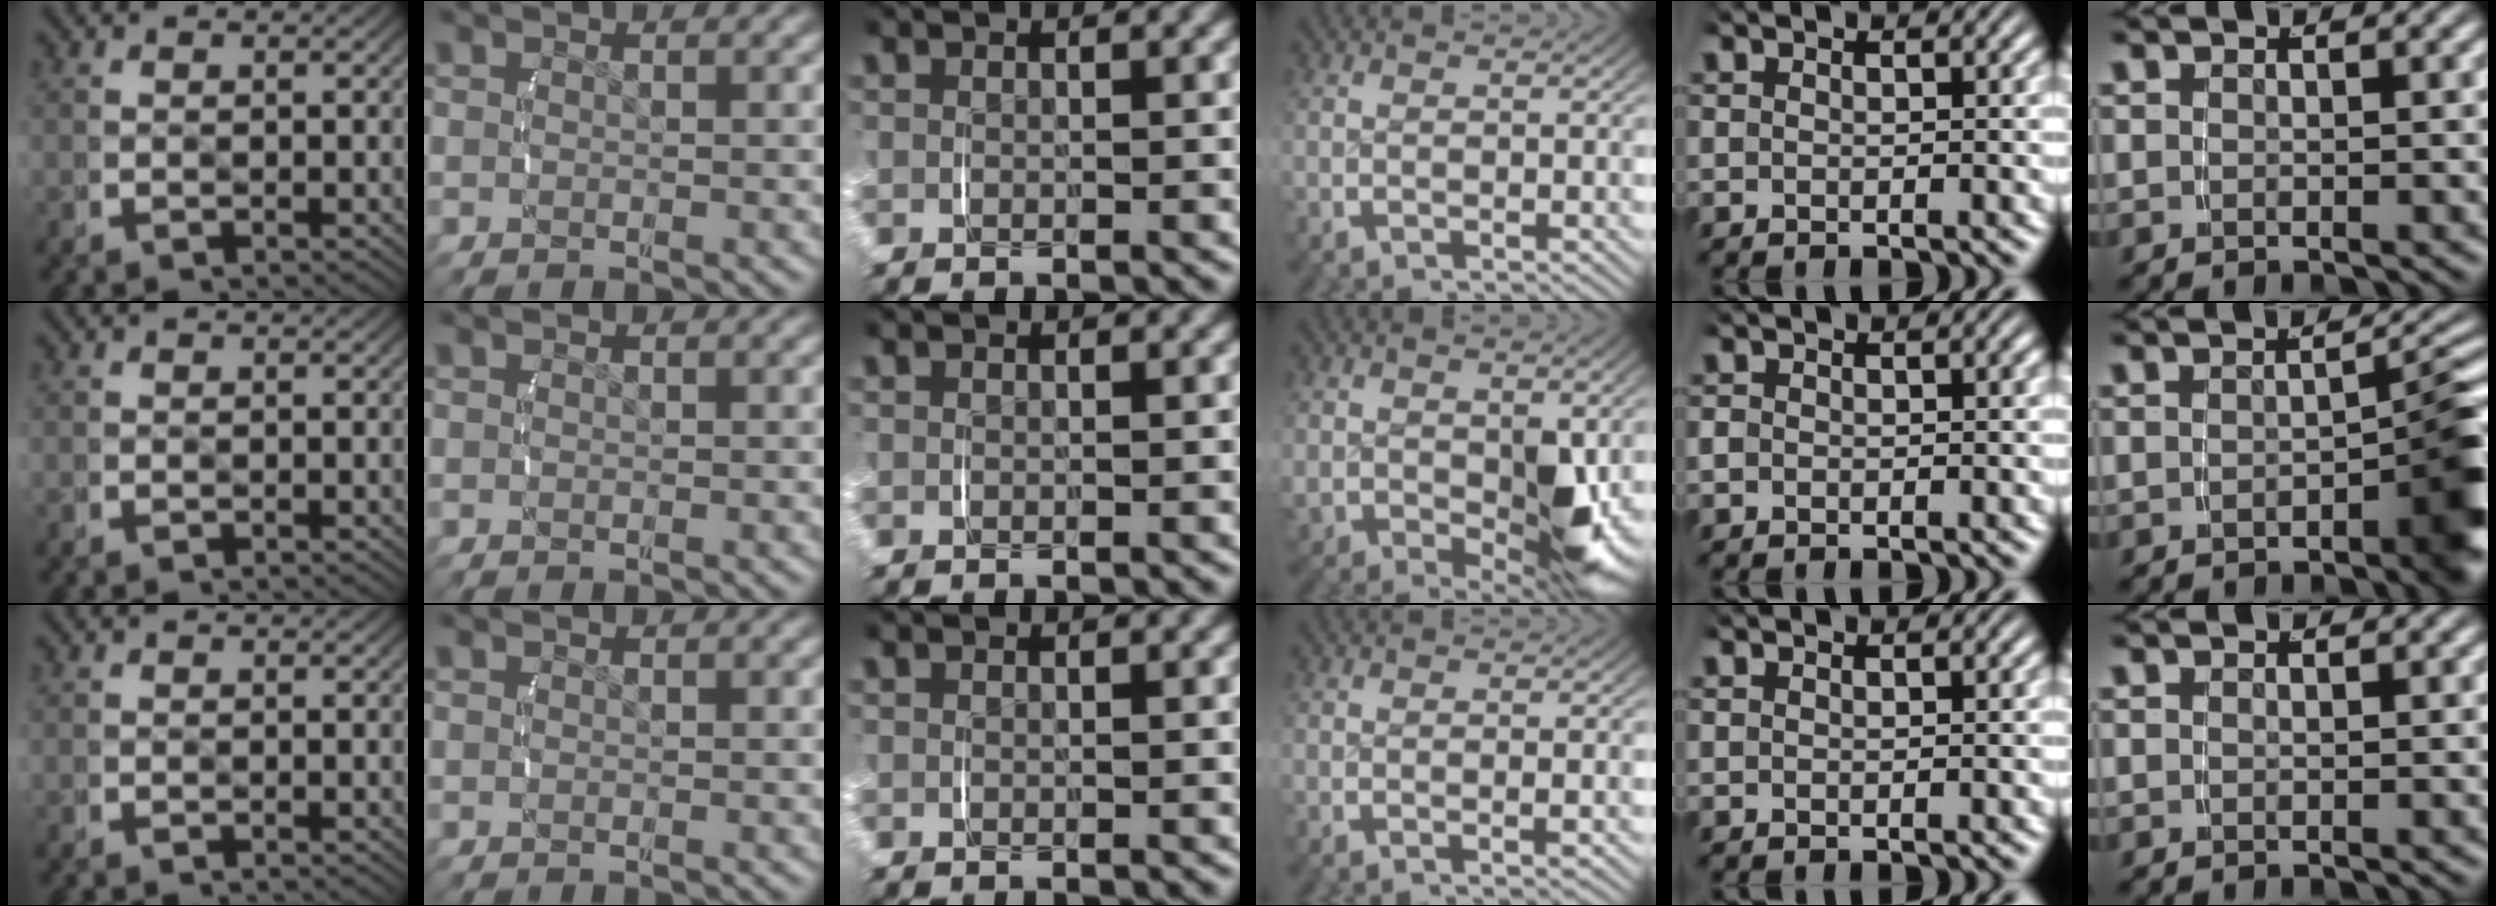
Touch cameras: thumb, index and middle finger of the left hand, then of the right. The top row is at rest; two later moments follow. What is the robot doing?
{"motion": "lift_and_place", "object": "jar lid"}